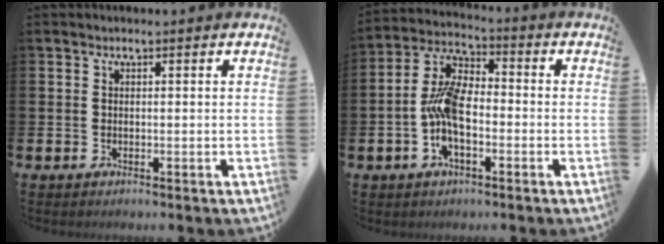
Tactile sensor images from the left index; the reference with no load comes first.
{"total": 8.6, "force": [-1.6, 4.2, 7.3], "torque": [-0.154, 0.004, -0.032]}